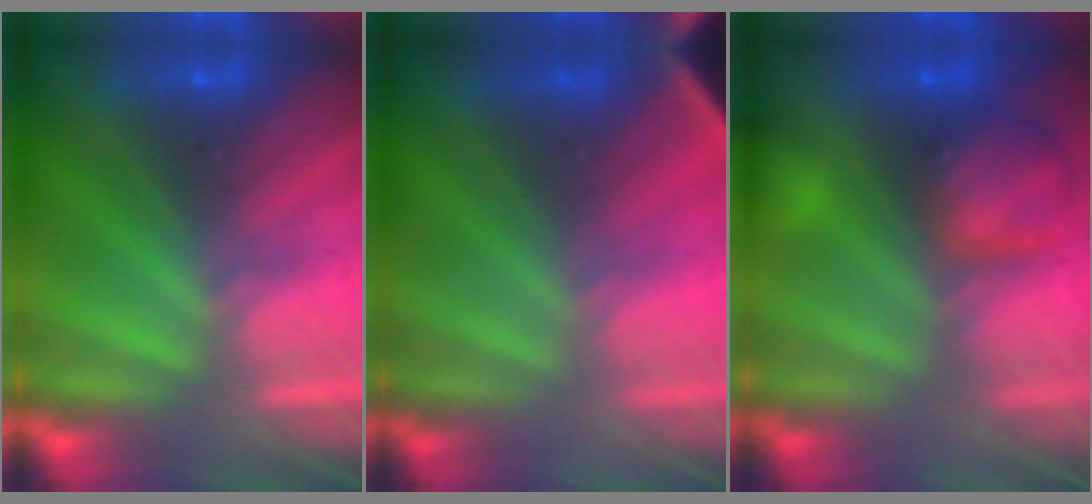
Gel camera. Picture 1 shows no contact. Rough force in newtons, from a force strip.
{"total": 2.8}
{"total": 12.7}